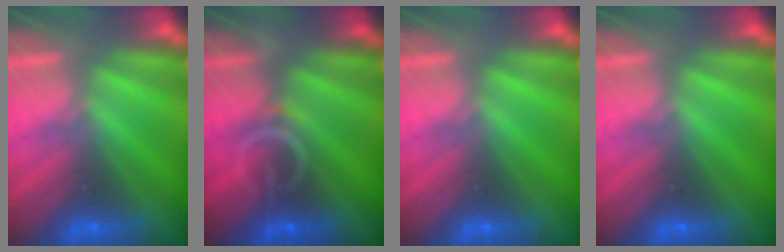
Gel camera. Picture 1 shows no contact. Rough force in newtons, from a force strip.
{"total": 3.4}
{"total": 0.0}
{"total": 0.0}